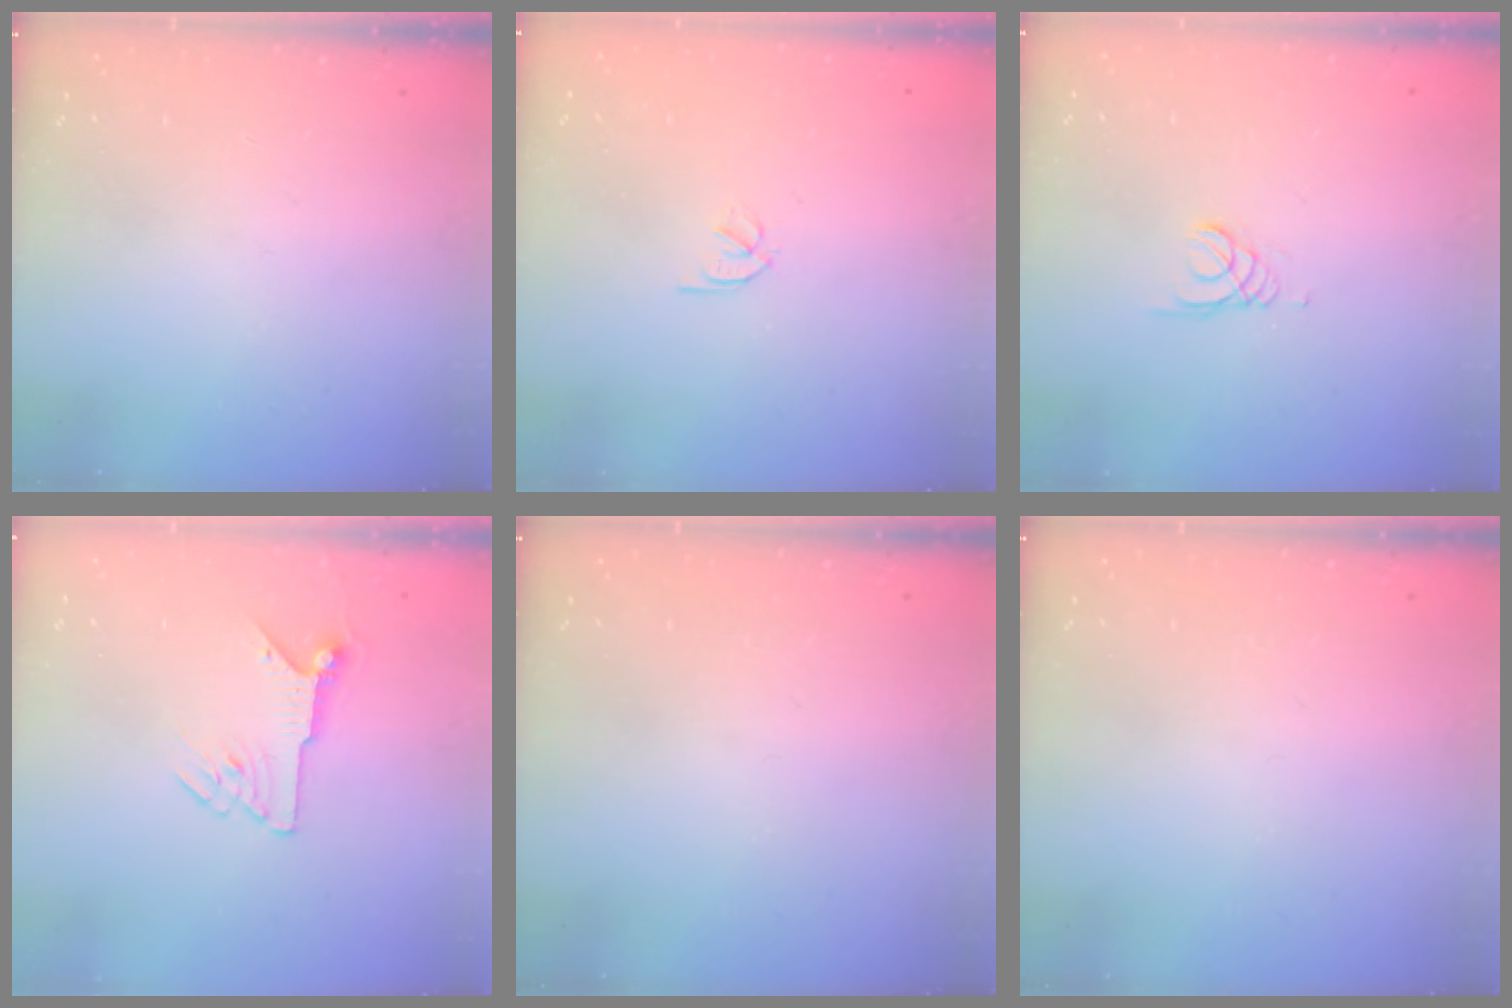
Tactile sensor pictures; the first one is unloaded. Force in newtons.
{"total": 1.8, "press": 1.7, "slide": 0.5}
{"total": 1.5, "press": 1.5, "slide": 0.1}
{"total": 6.9, "press": 6.9, "slide": 0.3}
{"total": 0.0}
{"total": 0.0}